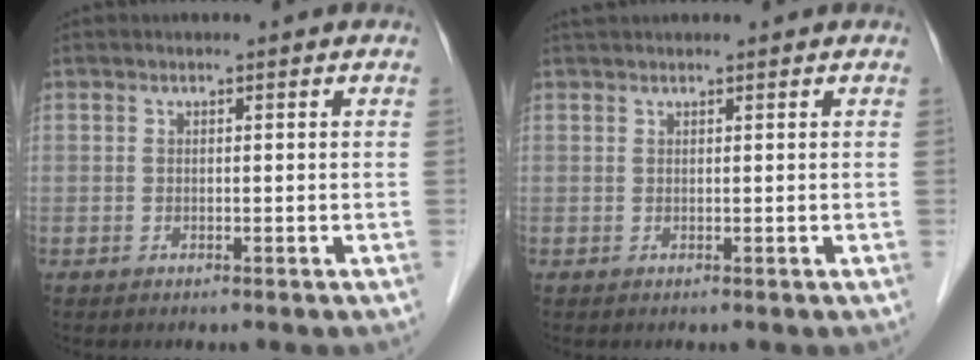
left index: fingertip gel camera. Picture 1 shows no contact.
{"total": 2.7, "force": [2.5, 0.1, 1.0], "torque": [-0.009, 0.034, 0.043]}